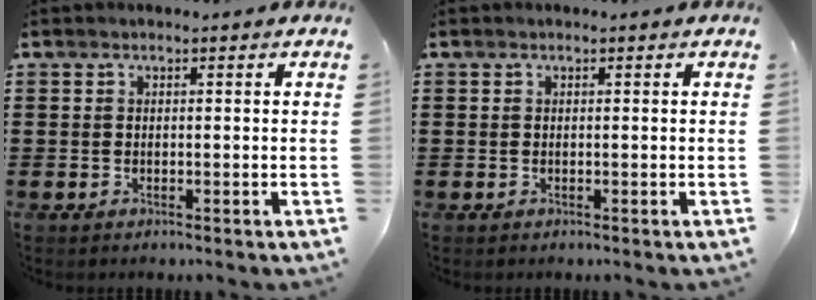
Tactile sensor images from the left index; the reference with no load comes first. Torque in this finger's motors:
{"motor_torque": [0.13, -0.02, 0.00, 0.01]}